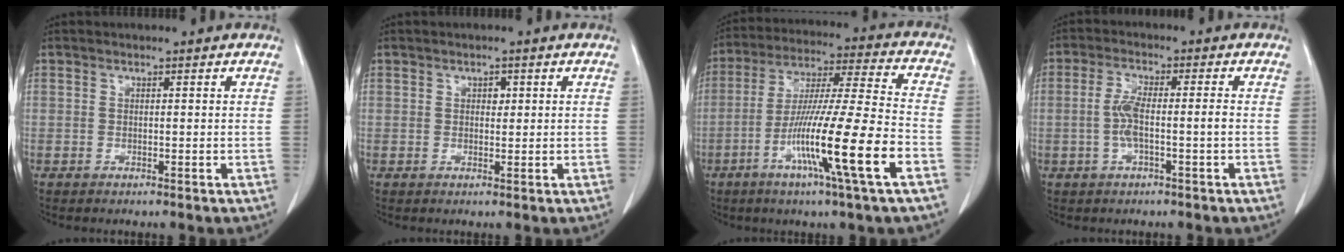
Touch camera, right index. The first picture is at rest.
{"total": 1.3, "force": [0.4, 0.9, 0.8], "torque": [-0.007, 0.000, 0.004]}
{"total": 17.3, "force": [-6.8, -1.1, 15.9], "torque": [-0.297, -0.023, -0.124]}
{"total": 4.9, "force": [-1.0, 0.6, 4.8], "torque": [-0.102, 0.008, -0.017]}